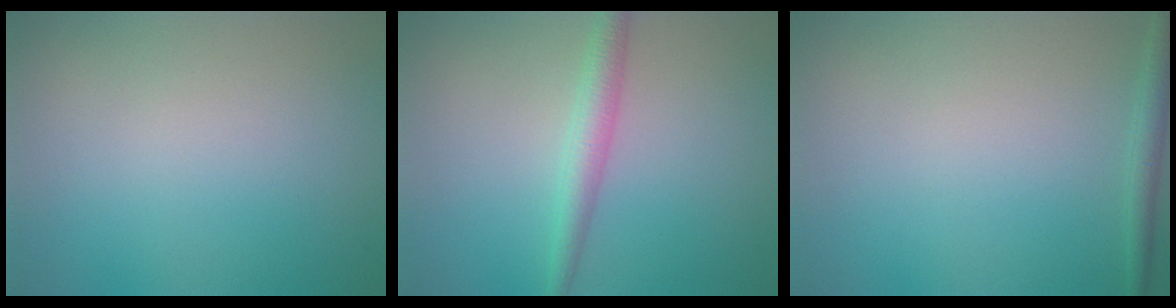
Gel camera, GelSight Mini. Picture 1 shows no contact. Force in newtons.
{"total": 2.5, "press": 2.5, "slide": 0.0}
{"total": 1.4, "press": 1.4, "slide": 0.1}